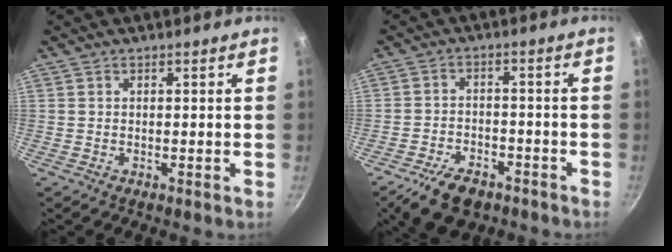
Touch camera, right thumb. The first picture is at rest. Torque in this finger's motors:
{"motor_torque": [1.33, 0.45, 0.41, -0.48, 0.04]}